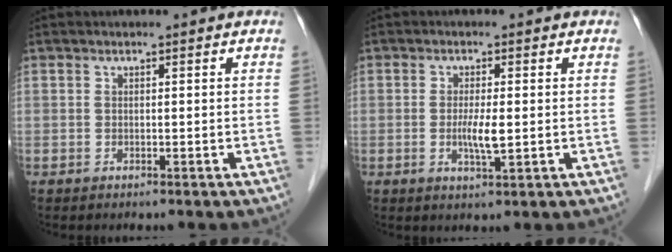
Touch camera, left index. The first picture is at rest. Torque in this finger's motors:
{"motor_torque": [0.52, 0.48, 0.14, 0.04]}